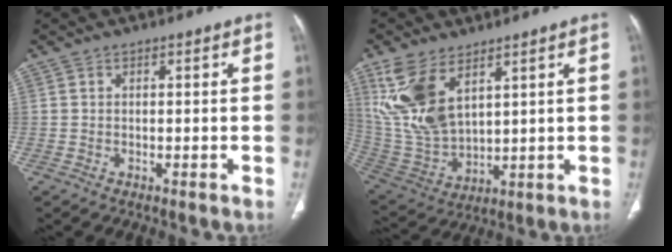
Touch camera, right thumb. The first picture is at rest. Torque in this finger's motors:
{"motor_torque": [-0.45, 2.54, 1.45, 1.32, 0.17]}